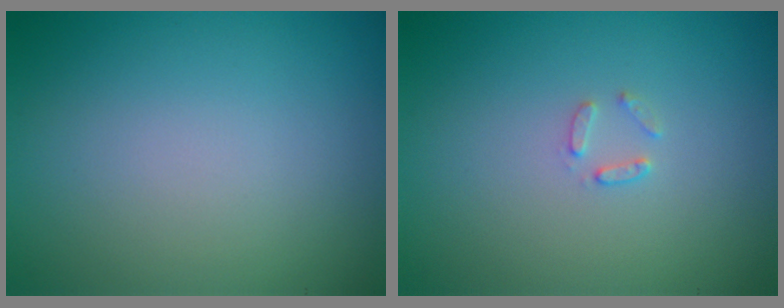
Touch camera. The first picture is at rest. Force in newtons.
{"total": 1.0, "press": 1.0, "slide": 0.2}